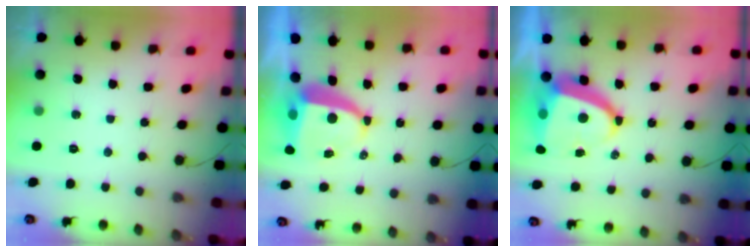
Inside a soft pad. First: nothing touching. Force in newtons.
{"total": 8.3, "press": 8.2, "slide": 1.1}
{"total": 10.3, "press": 10.2, "slide": 1.2}